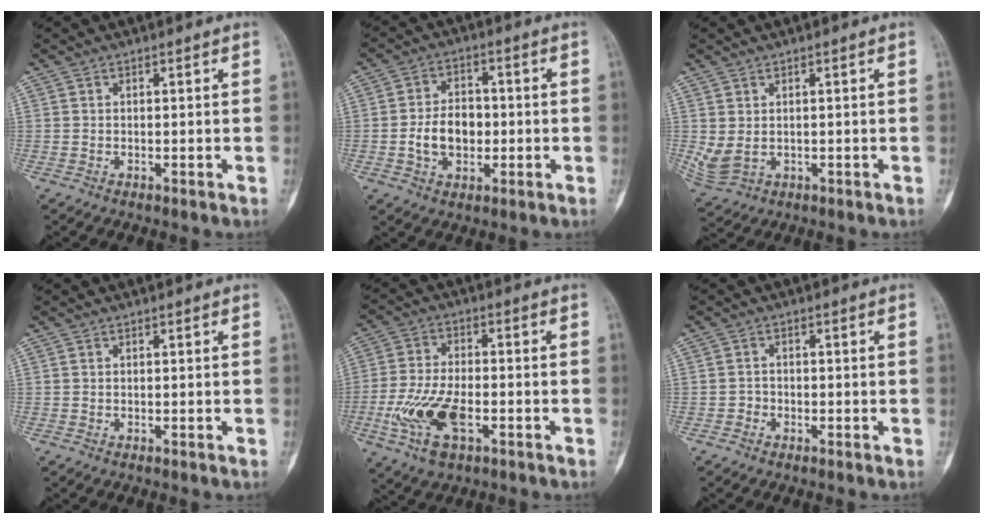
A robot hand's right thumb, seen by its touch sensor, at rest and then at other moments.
{"total": 8.1, "force": [-1.2, 5.8, 5.6], "torque": [-0.075, 0.017, -0.024]}
{"total": 4.1, "force": [0.3, 2.9, 3.0], "torque": [-0.069, -0.002, 0.020]}
{"total": 0.0}
{"total": 12.1, "force": [-3.9, 6.0, 9.8], "torque": [-0.203, 0.009, -0.073]}
{"total": 1.5, "force": [-0.8, 1.2, 0.2], "torque": [0.003, 0.007, -0.019]}